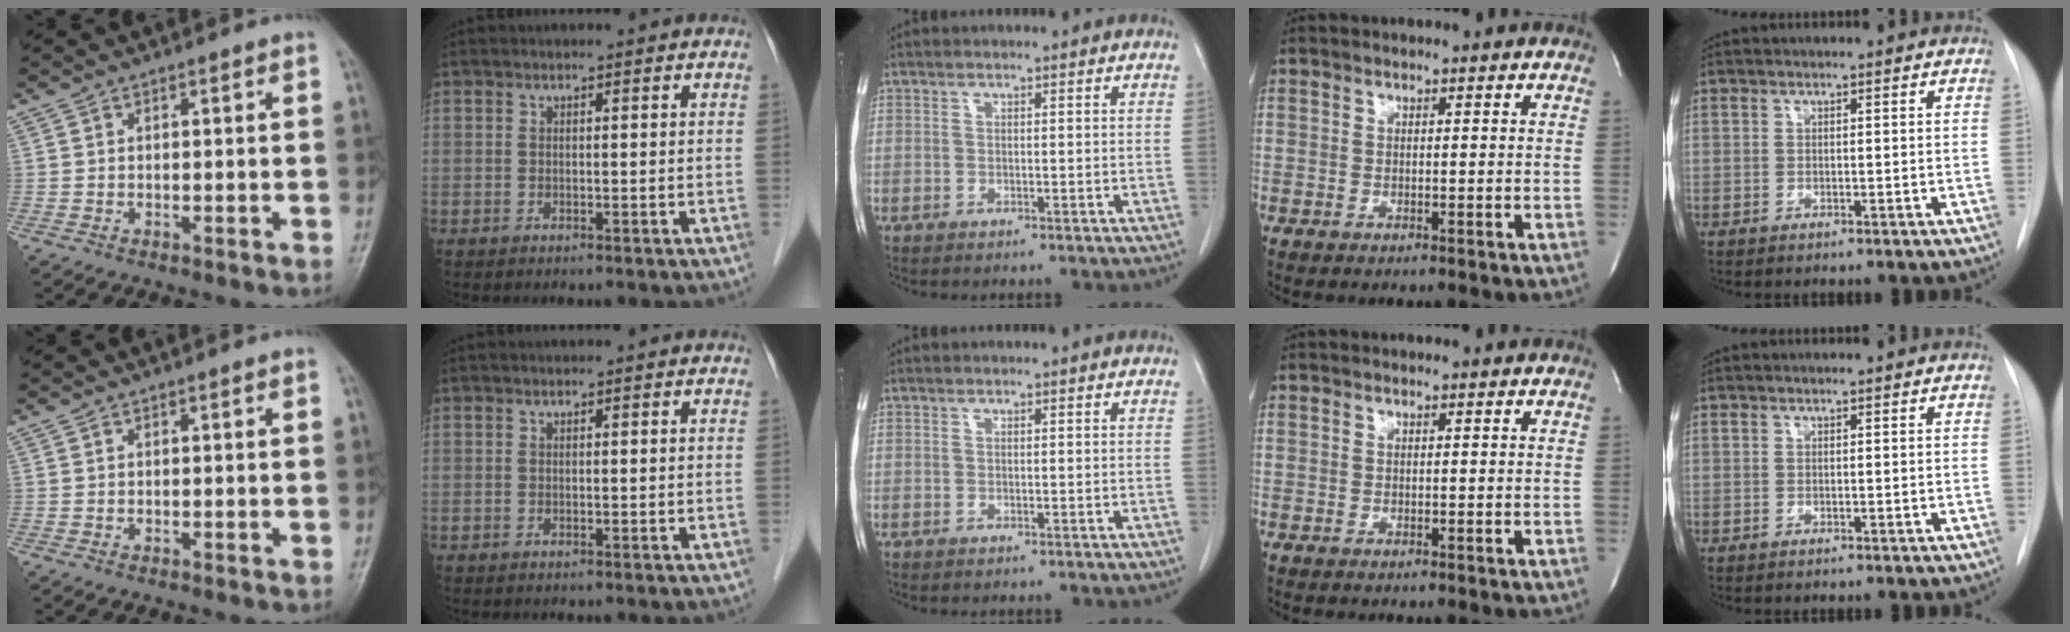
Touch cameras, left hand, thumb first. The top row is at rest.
{}